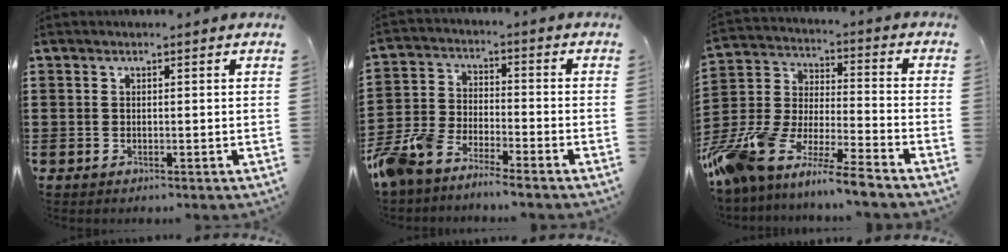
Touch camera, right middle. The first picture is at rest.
{"total": 7.1, "force": [-6.9, 0.8, 1.6], "torque": [-0.062, -0.001, -0.143]}
{"total": 10.5, "force": [-9.9, 0.2, 3.5], "torque": [-0.089, 0.001, -0.204]}